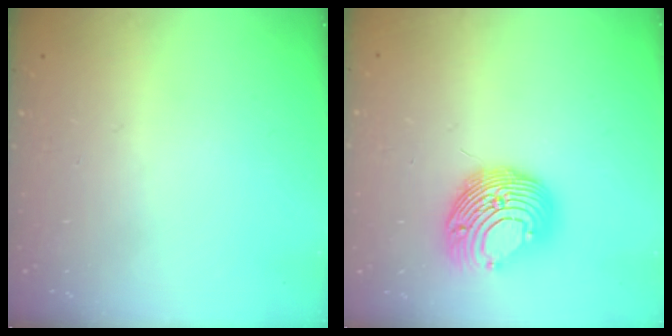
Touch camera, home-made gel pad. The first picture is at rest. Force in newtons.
{"total": 14.2, "press": 14.2, "slide": 0.0}